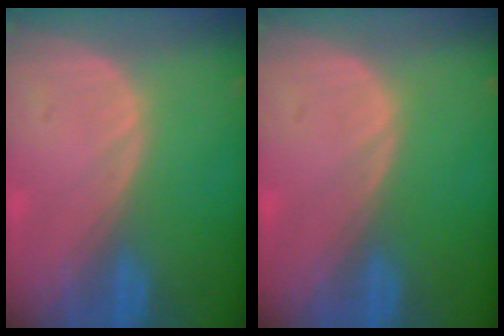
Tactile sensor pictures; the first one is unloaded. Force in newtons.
{"total": 0.0}